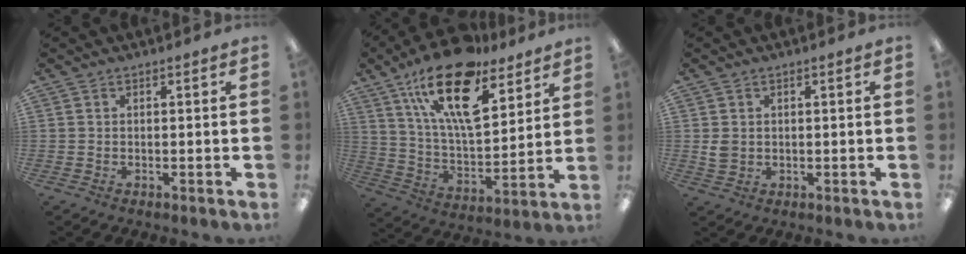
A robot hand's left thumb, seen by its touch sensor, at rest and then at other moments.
{"total": 22.5, "force": [14.1, 9.5, 14.7], "torque": [-0.250, -0.070, 0.244]}
{"total": 2.9, "force": [0.3, 2.5, 1.4], "torque": [-0.019, 0.001, 0.005]}